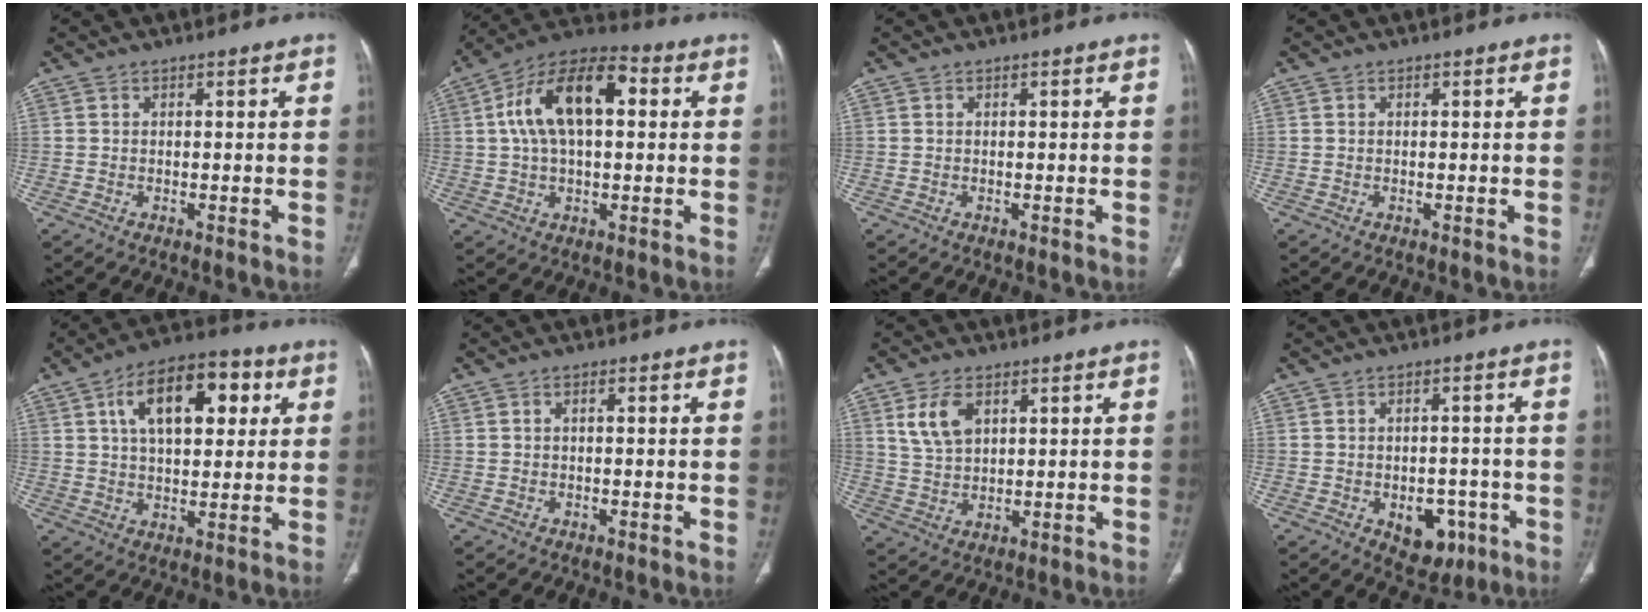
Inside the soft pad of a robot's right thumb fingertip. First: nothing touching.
{"total": 16.2, "force": [3.2, 8.4, 13.4], "torque": [-0.233, 0.031, 0.049]}
{"total": 0.0}
{"total": 0.0}
{"total": 15.8, "force": [5.3, 8.2, 12.4], "torque": [-0.167, 0.007, 0.081]}
{"total": 0.7, "force": [0.1, 0.3, 0.7], "torque": [-0.015, 0.002, 0.000]}
{"total": 6.8, "force": [2.9, 4.0, 4.7], "torque": [-0.084, -0.009, 0.067]}
{"total": 7.8, "force": [-3.0, 5.2, 4.9], "torque": [-0.032, 0.017, -0.027]}